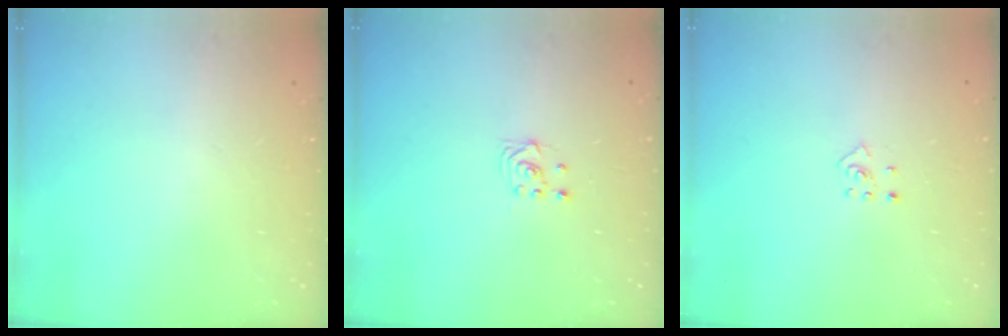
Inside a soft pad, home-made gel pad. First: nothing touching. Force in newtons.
{"total": 2.9, "press": 2.6, "slide": 1.4}
{"total": 3.6, "press": 3.6, "slide": 0.6}